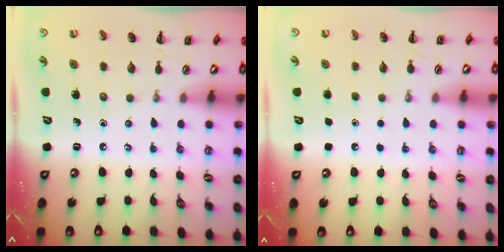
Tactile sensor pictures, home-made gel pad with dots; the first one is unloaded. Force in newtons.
{"total": 1.8, "press": 1.8, "slide": 0.1}